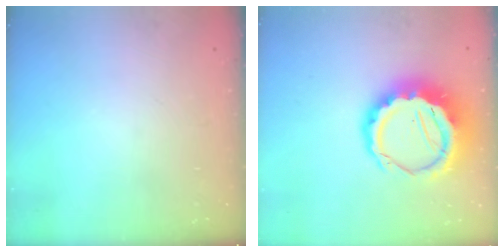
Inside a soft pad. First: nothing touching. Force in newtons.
{"total": 13.2, "press": 12.9, "slide": 2.8}